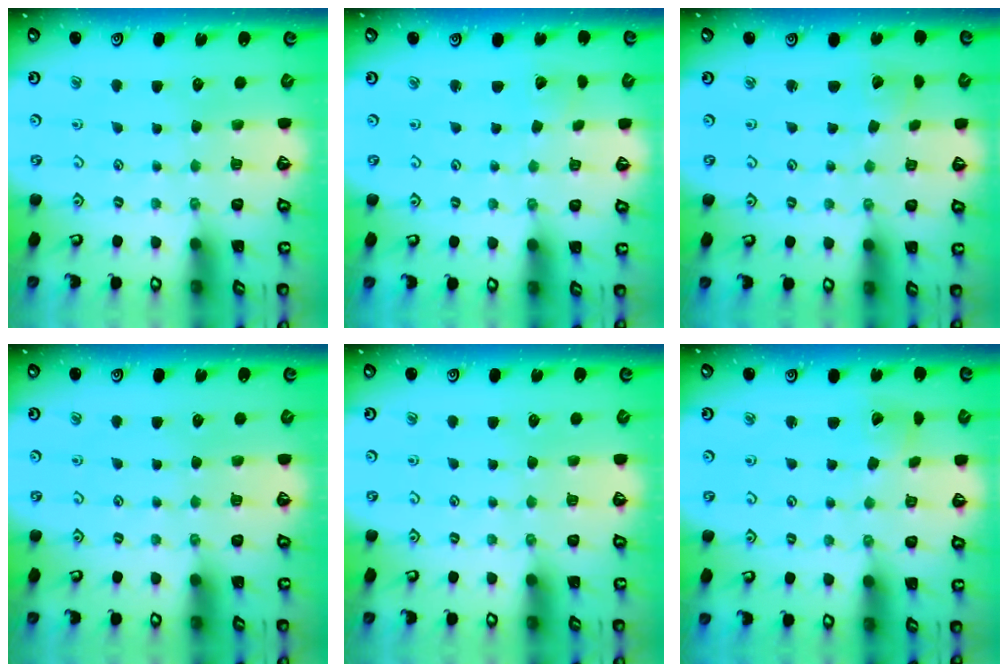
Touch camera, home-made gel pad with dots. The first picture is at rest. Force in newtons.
{"total": 1.9, "press": 1.9, "slide": 0.0}
{"total": 2.0, "press": 2.0, "slide": 0.1}
{"total": 0.0}
{"total": 0.0}
{"total": 4.0, "press": 3.9, "slide": 0.5}